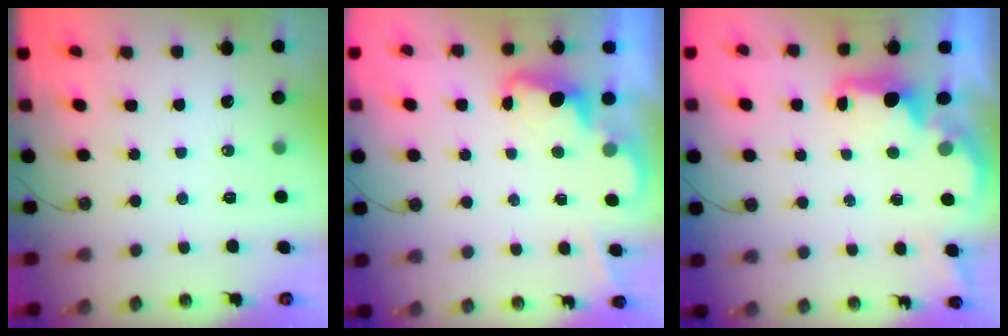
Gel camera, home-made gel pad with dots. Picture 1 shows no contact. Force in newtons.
{"total": 2.3, "press": 2.3, "slide": 0.6}
{"total": 2.2, "press": 2.1, "slide": 0.8}